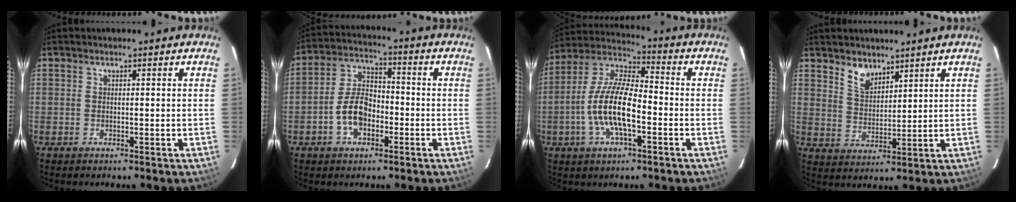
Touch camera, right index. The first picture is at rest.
{"total": 8.9, "force": [-3.4, 5.4, 6.3], "torque": [-0.125, 0.021, -0.056]}
{"total": 14.3, "force": [-3.9, 5.0, 12.8], "torque": [-0.260, 0.000, -0.078]}
{"total": 5.3, "force": [4.1, 2.4, 2.3], "torque": [-0.037, 0.001, 0.082]}